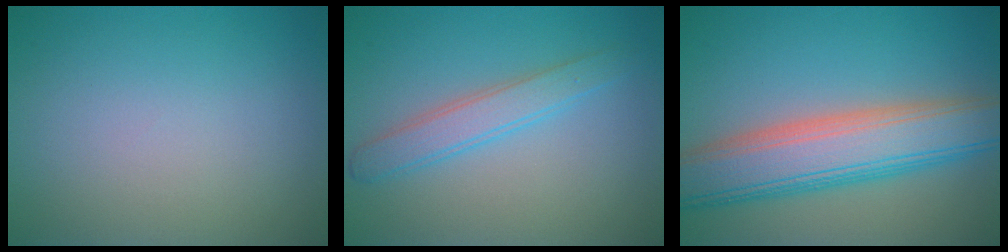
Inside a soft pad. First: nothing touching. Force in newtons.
{"total": 2.8, "press": 2.8, "slide": 0.2}
{"total": 8.6, "press": 8.6, "slide": 0.3}